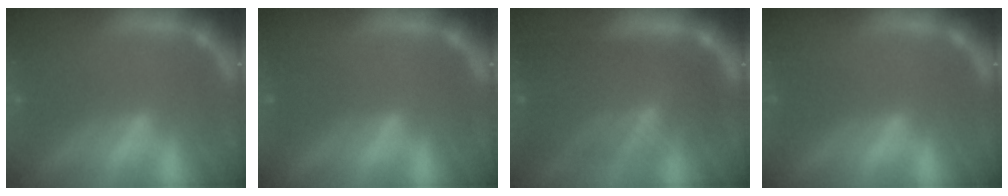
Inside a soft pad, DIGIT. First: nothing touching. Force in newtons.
{"total": 1.5}
{"total": 9.1}
{"total": 1.0}